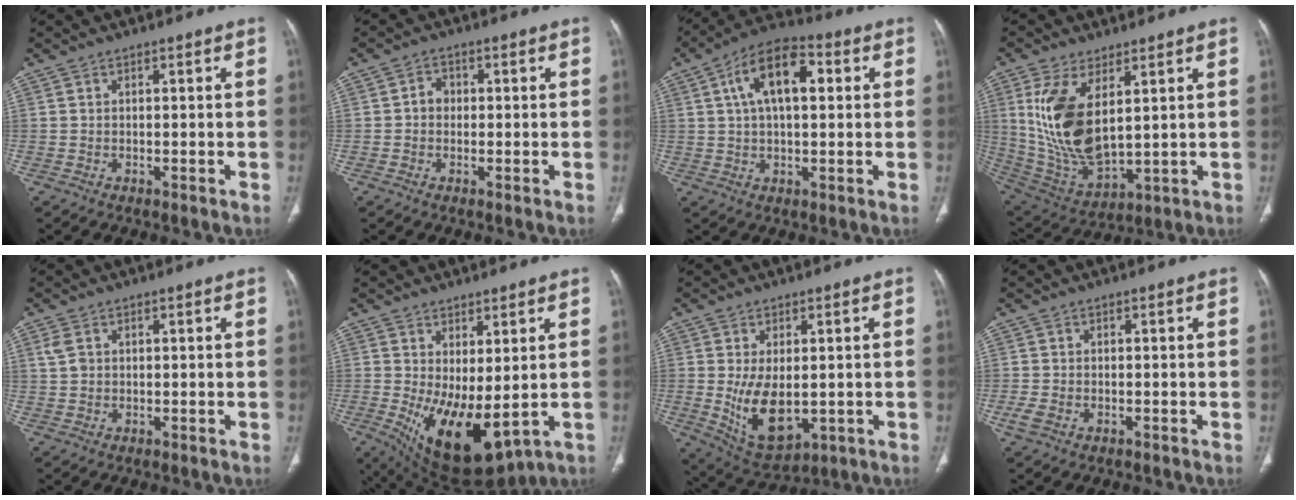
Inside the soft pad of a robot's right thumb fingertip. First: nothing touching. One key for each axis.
{"total": 2.6, "fx": -0.1, "fy": 2.2, "fz": 1.3, "tx": -0.008, "ty": 0.010, "tz": -0.008}
{"total": 12.6, "fx": 3.4, "fy": 6.3, "fz": 10.3, "tx": -0.172, "ty": 0.022, "tz": 0.049}
{"total": 16.4, "fx": 4.4, "fy": 7.9, "fz": 13.6, "tx": -0.269, "ty": -0.023, "tz": 0.108}
{"total": 2.3, "fx": 0.7, "fy": 1.7, "fz": 1.4, "tx": -0.031, "ty": 0.005, "tz": 0.018}
{"total": 13.4, "fx": -1.1, "fy": 6.1, "fz": 11.9, "tx": -0.194, "ty": -0.025, "tz": 0.011}
{"total": 10.9, "fx": -0.9, "fy": 6.2, "fz": 9.0, "tx": -0.145, "ty": -0.016, "tz": 0.008}
{"total": 2.7, "fx": -0.9, "fy": 1.9, "fz": 1.7, "tx": -0.046, "ty": -0.002, "tz": -0.015}